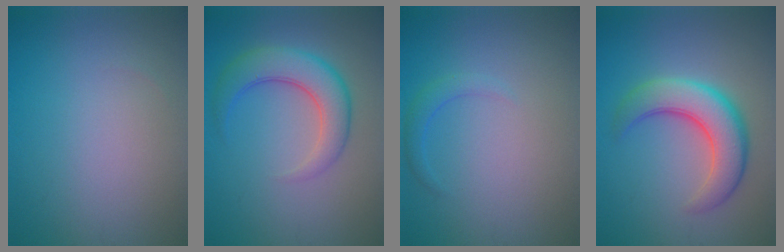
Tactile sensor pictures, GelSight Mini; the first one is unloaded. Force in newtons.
{"total": 5.4, "press": 5.4, "slide": 0.1}
{"total": 1.3, "press": 1.3, "slide": 0.1}
{"total": 6.3, "press": 6.3, "slide": 0.4}